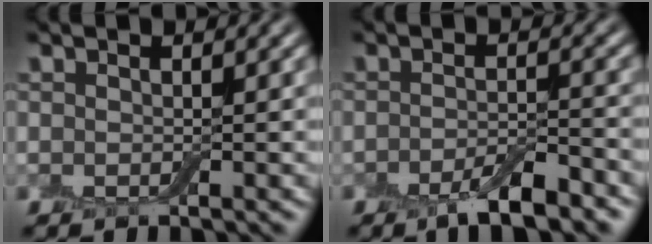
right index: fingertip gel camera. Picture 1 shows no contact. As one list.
[{"total": 4.0, "force": [-2.5, 1.1, 2.9], "torque": [-0.054, -0.001, -0.045]}]